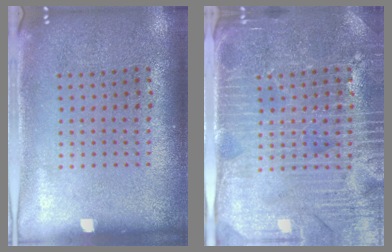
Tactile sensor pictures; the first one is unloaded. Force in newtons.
{"total": 4.4, "press": 4.1, "slide": 1.6}